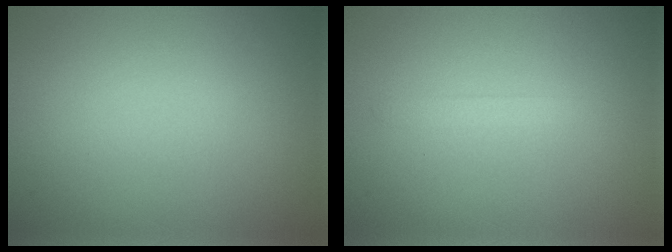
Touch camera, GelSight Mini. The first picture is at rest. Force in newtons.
{"total": 0.9, "press": 0.9, "slide": 0.1}